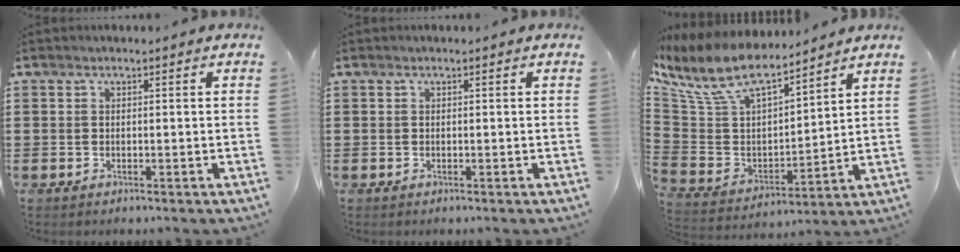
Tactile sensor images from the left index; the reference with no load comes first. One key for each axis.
{"total": 0.0}
{"total": 11.1, "fx": 8.8, "fy": 3.6, "fz": 5.7, "tx": -0.153, "ty": -0.050, "tz": 0.156}